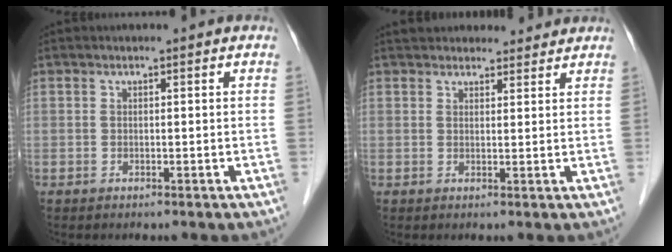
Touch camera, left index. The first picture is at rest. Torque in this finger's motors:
{"motor_torque": [-0.25, -0.97, 0.30, 0.05]}